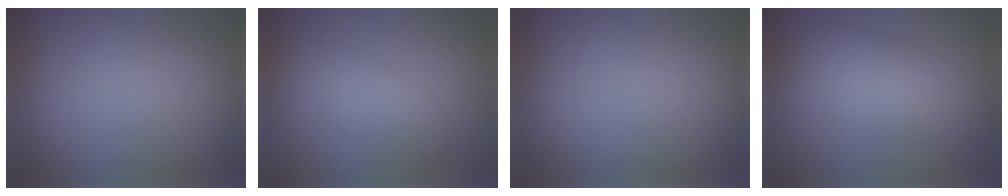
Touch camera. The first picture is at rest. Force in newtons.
{"total": 2.5, "press": 2.5, "slide": 0.1}
{"total": 0.0}
{"total": 5.6, "press": 5.6, "slide": 0.2}